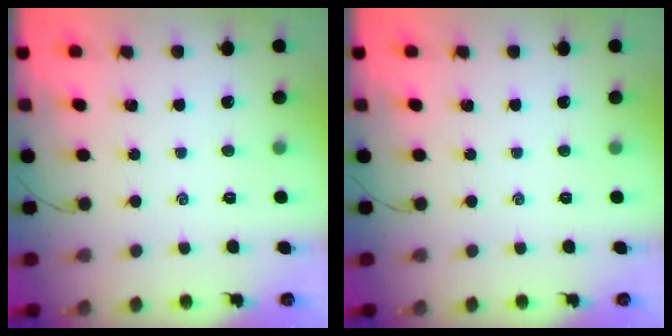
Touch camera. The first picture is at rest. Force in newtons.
{"total": 0.0}